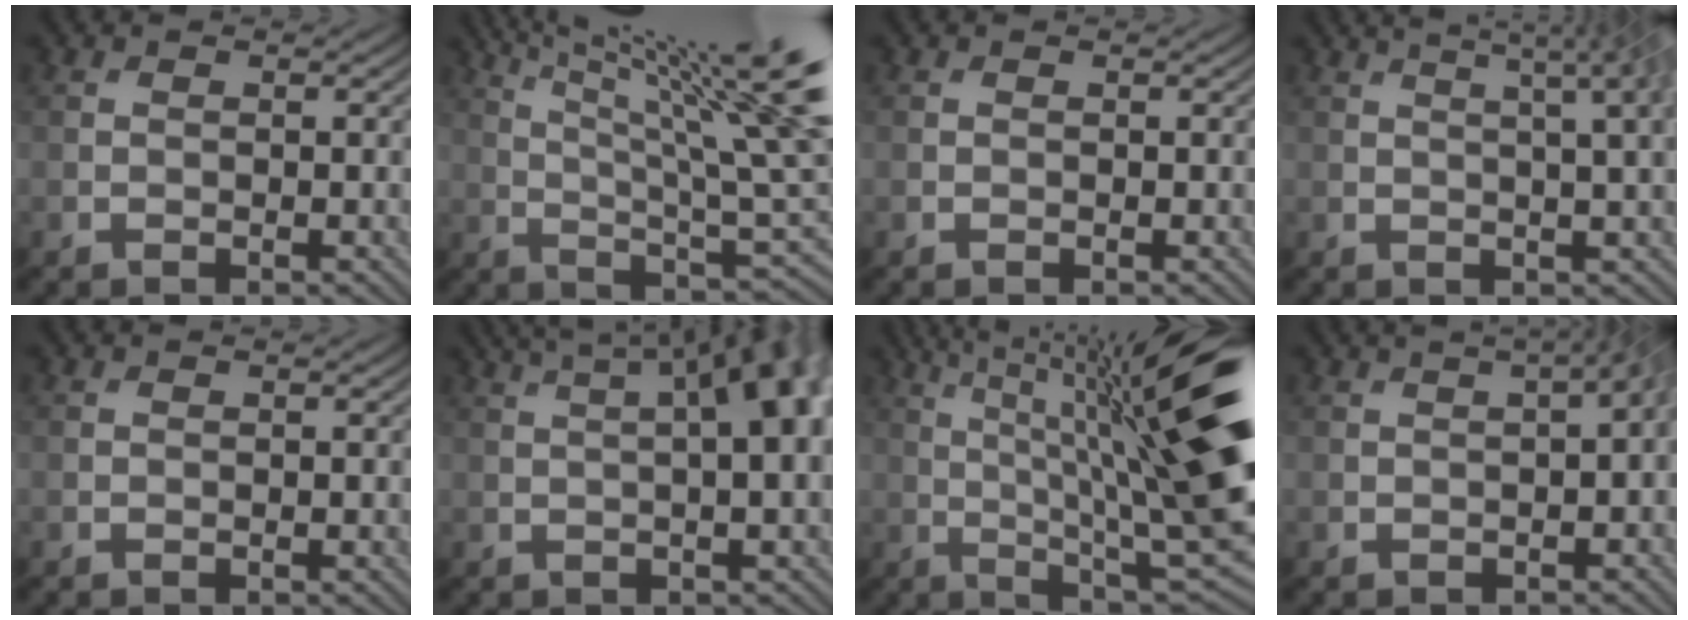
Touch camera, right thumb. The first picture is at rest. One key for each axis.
{"total": 18.6, "fx": 8.3, "fy": 3.9, "fz": 16.1, "tx": -0.225, "ty": 0.019, "tz": 0.129}
{"total": 0.0}
{"total": 10.4, "fx": 4.5, "fy": 3.1, "fz": 8.9, "tx": -0.093, "ty": 0.052, "tz": 0.035}
{"total": 0.0}
{"total": 10.3, "fx": 3.0, "fy": 3.0, "fz": 9.3, "tx": -0.112, "ty": 0.038, "tz": 0.036}
{"total": 17.7, "fx": 3.8, "fy": 3.6, "fz": 16.9, "tx": -0.256, "ty": 0.027, "tz": 0.079}
{"total": 5.0, "fx": 0.9, "fy": 1.8, "fz": 4.6, "tx": -0.038, "ty": 0.019, "tz": 0.007}